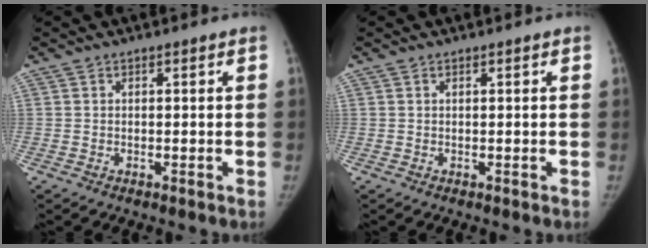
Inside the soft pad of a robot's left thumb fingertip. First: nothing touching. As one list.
[{"total": 0.0}]